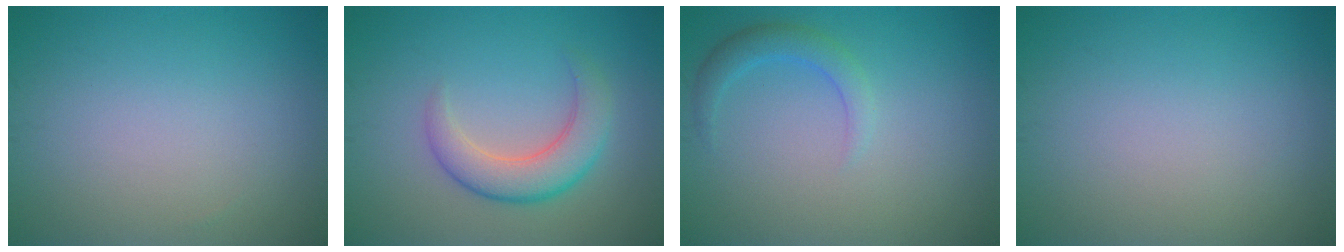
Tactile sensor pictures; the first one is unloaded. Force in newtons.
{"total": 4.3, "press": 4.3, "slide": 0.3}
{"total": 2.1, "press": 2.1, "slide": 0.1}
{"total": 0.0}